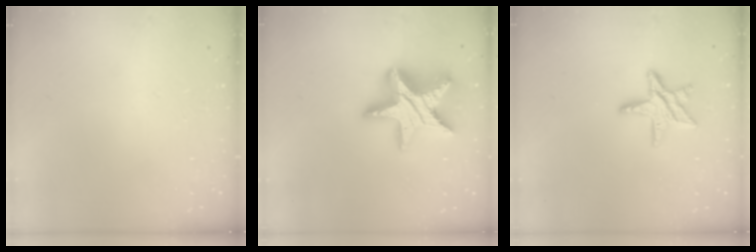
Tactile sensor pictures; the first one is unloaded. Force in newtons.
{"total": 21.8, "press": 21.7, "slide": 1.8}
{"total": 11.6, "press": 11.5, "slide": 0.8}